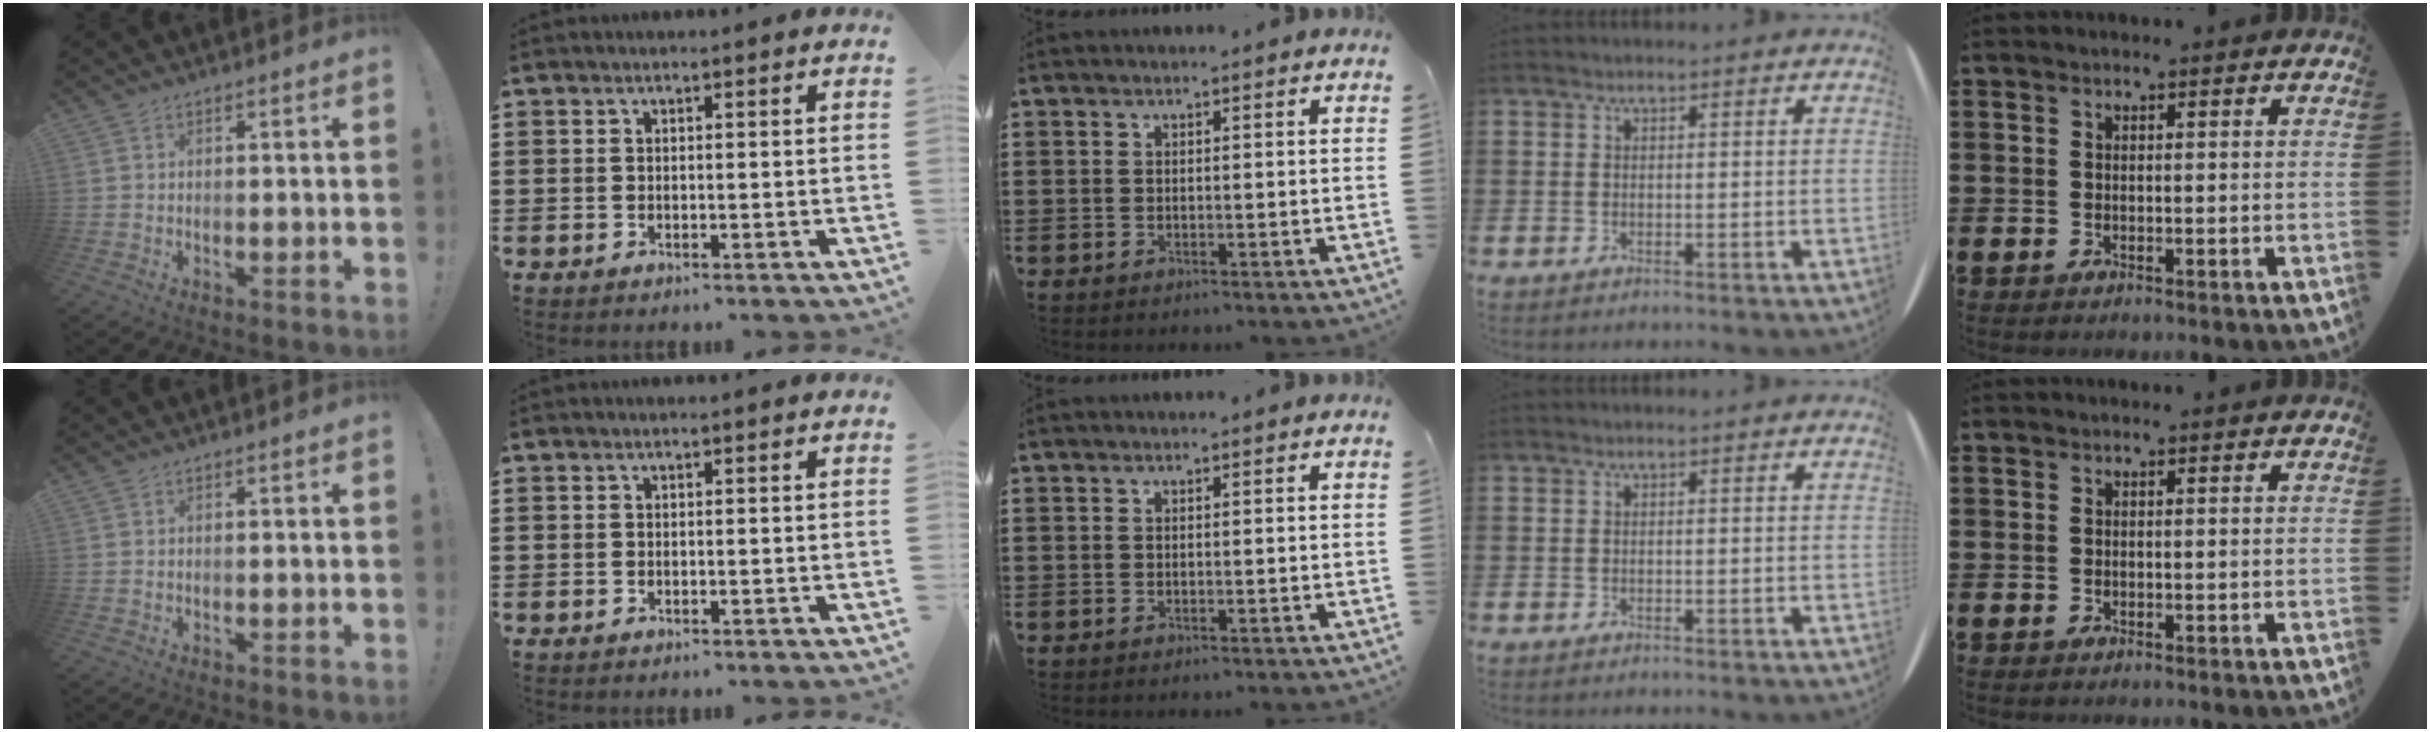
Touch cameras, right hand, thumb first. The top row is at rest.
{}